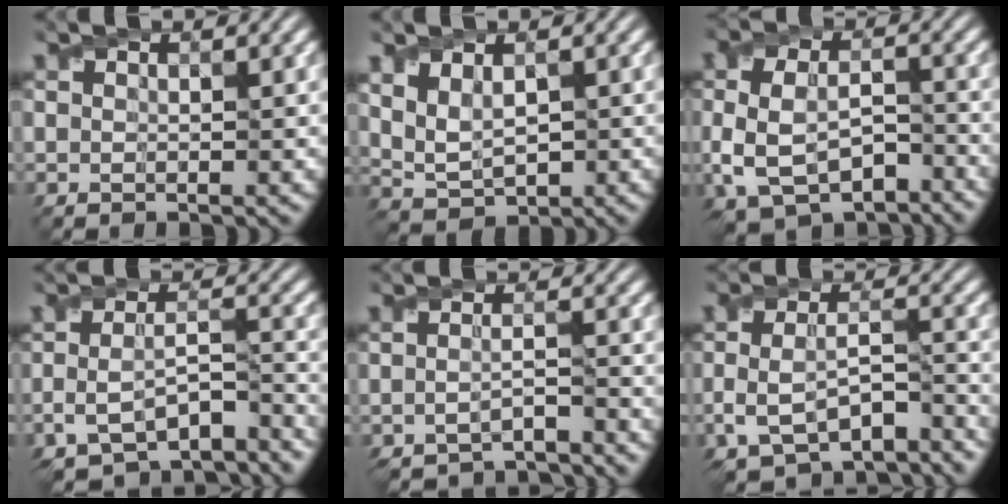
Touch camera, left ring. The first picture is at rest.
{"total": 3.4, "force": [1.1, 2.0, 2.4], "torque": [-0.052, -0.005, 0.030]}
{"total": 7.7, "force": [-2.9, 4.7, 5.4], "torque": [-0.111, -0.014, -0.038]}
{"total": 7.5, "force": [-5.4, 2.7, 4.4], "torque": [-0.079, -0.018, -0.069]}
{"total": 3.9, "force": [-3.6, 0.4, 1.4], "torque": [-0.023, -0.011, -0.059]}
{"total": 7.3, "force": [-4.4, 3.2, 4.9], "torque": [-0.101, -0.023, -0.055]}